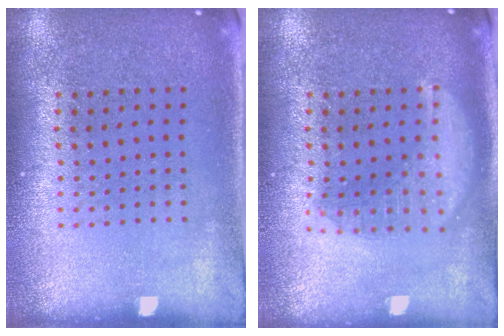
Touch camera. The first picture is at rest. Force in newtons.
{"total": 1.9, "press": 1.9, "slide": 0.2}